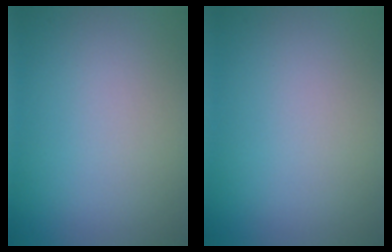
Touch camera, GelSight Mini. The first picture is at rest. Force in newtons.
{"total": 0.0}